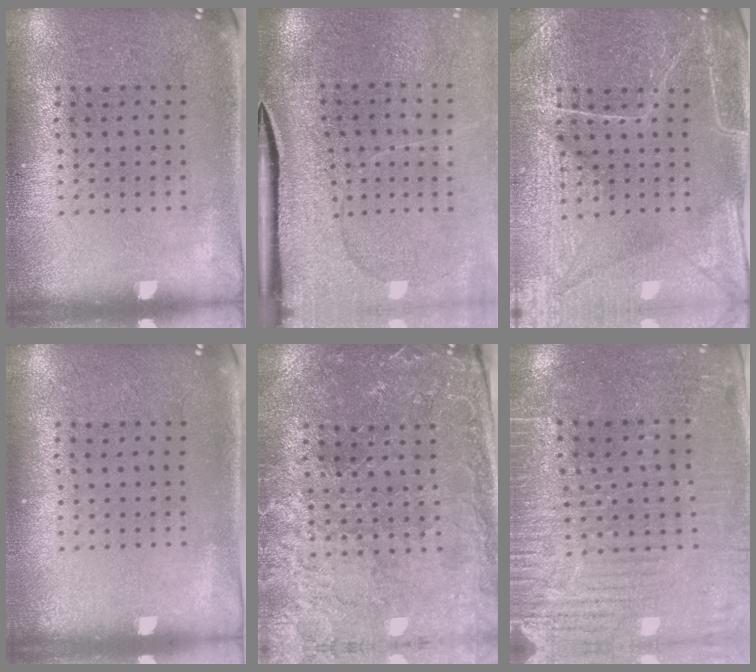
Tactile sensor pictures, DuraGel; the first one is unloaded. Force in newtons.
{"total": 3.9, "press": 3.2, "slide": 2.3}
{"total": 4.3, "press": 4.2, "slide": 1.1}
{"total": 0.0}
{"total": 1.5, "press": 1.4, "slide": 0.5}
{"total": 3.5, "press": 3.3, "slide": 0.9}